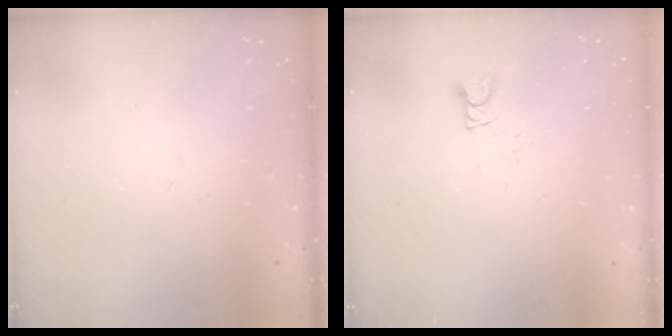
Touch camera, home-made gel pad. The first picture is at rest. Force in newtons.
{"total": 3.6, "press": 3.5, "slide": 0.4}